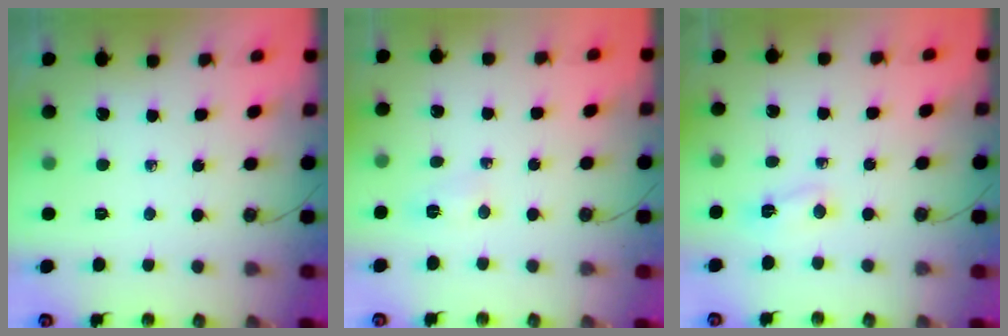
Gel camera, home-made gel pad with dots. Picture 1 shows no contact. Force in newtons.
{"total": 18.5, "press": 4.2, "slide": 18.0}
{"total": 2.4, "press": 2.1, "slide": 1.1}